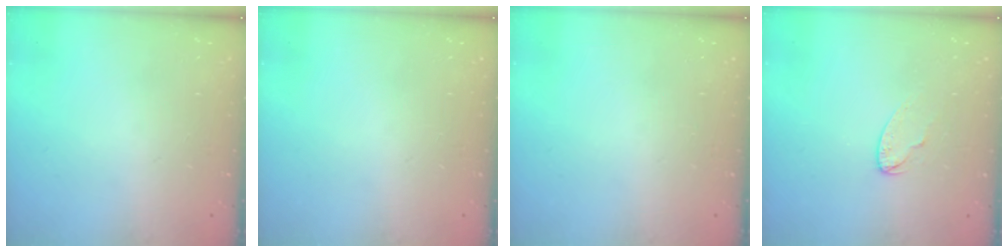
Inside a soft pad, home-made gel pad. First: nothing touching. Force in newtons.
{"total": 0.0}
{"total": 0.0}
{"total": 4.1, "press": 4.0, "slide": 0.4}